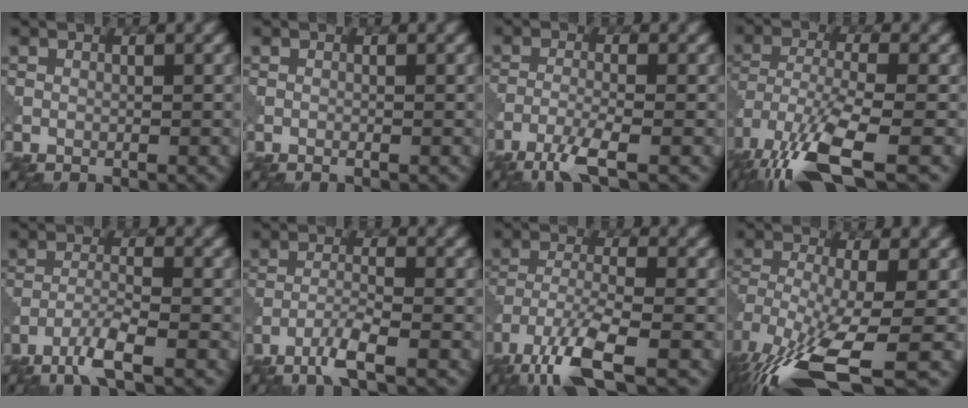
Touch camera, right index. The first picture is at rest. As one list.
[{"total": 0.0}, {"total": 3.8, "force": [-2.5, 0.4, 2.8], "torque": [-0.058, -0.001, -0.063]}, {"total": 10.0, "force": [-6.1, 3.0, 7.4], "torque": [-0.155, -0.014, -0.121]}, {"total": 3.7, "force": [-2.6, 0.3, 2.7], "torque": [-0.056, 0.001, -0.063]}, {"total": 3.3, "force": [-2.3, 0.2, 2.4], "torque": [-0.049, 0.003, -0.055]}, {"total": 8.1, "force": [-5.3, 2.0, 5.7], "torque": [-0.118, -0.010, -0.110]}, {"total": 12.2, "force": [-6.8, 3.9, 9.4], "torque": [-0.205, -0.018, -0.112]}]